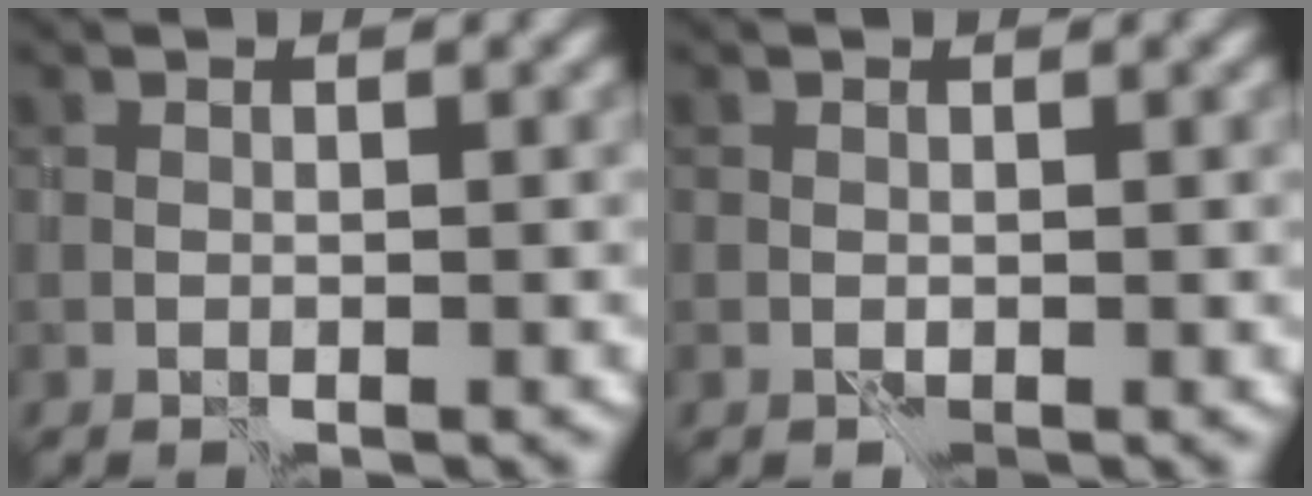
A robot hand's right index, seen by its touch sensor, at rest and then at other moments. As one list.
[{"total": 0.6, "force": [0.2, 0.5, 0.3], "torque": [-0.004, 0.001, 0.005]}]